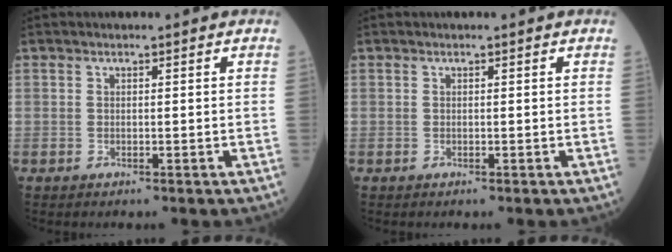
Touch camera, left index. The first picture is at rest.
{"total": 0.0}